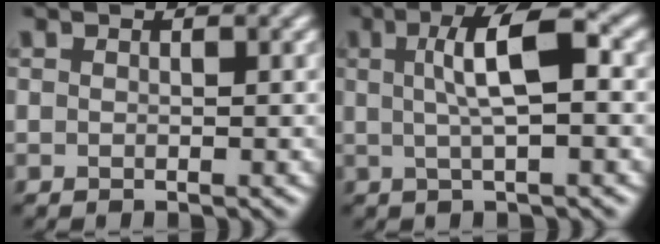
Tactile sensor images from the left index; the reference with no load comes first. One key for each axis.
{"total": 5.3, "fx": 0.8, "fy": 1.3, "fz": 5.1, "tx": -0.085, "ty": 0.013, "tz": 0.014}